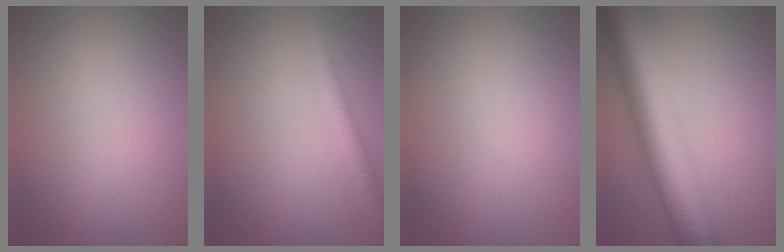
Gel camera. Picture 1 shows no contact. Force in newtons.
{"total": 1.9, "press": 1.9, "slide": 0.0}
{"total": 0.0}
{"total": 10.5, "press": 10.5, "slide": 0.2}